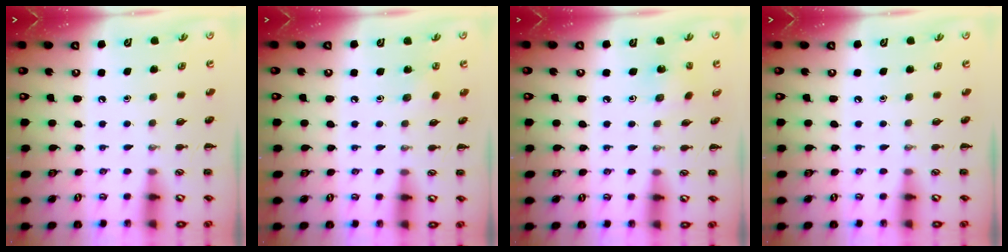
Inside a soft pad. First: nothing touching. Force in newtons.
{"total": 3.0, "press": 2.9, "slide": 0.8}
{"total": 1.6, "press": 1.4, "slide": 0.6}
{"total": 0.0}